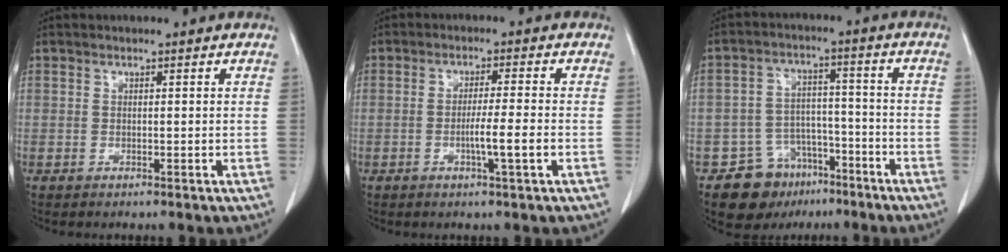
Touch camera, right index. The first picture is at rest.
{"total": 4.8, "force": [-1.3, -0.5, 4.6], "torque": [-0.076, -0.007, -0.023]}
{"total": 9.6, "force": [-6.1, 6.8, 2.7], "torque": [-0.038, 0.028, -0.089]}